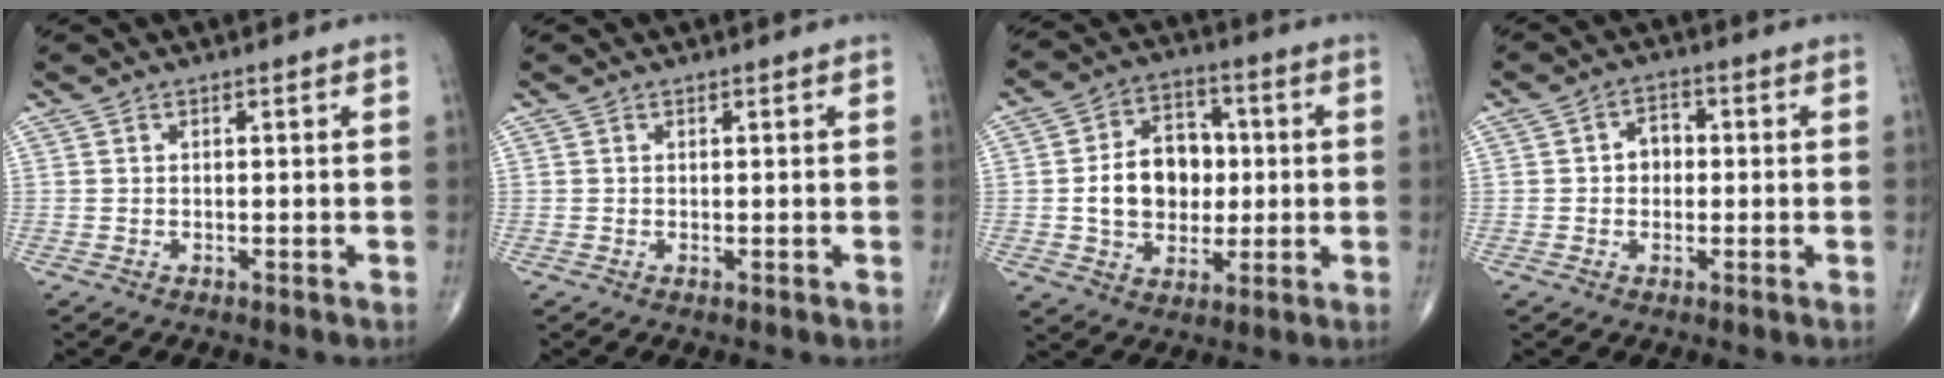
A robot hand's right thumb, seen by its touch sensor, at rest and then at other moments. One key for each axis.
{"total": 0.0}
{"total": 13.2, "fx": 0.1, "fy": 10.0, "fz": 8.6, "tx": -0.105, "ty": 0.019, "tz": 0.002}
{"total": 4.0, "fx": 0.0, "fy": 3.2, "fz": 2.4, "tx": -0.019, "ty": 0.016, "tz": -0.007}